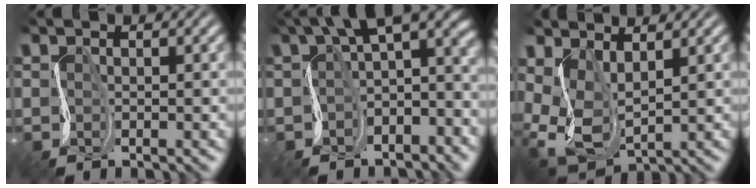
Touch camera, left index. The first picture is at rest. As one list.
[{"total": 7.1, "force": [0.7, 3.6, 6.1], "torque": [-0.075, 0.006, 0.013]}, {"total": 4.4, "force": [0.5, 2.6, 3.4], "torque": [-0.100, -0.006, 0.023]}]